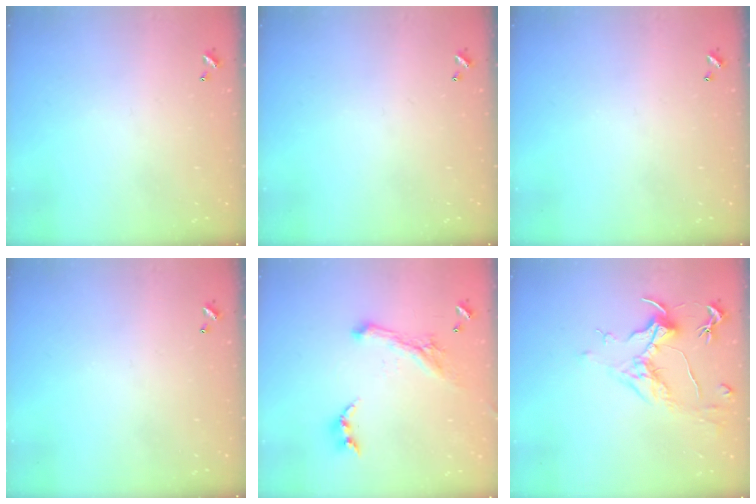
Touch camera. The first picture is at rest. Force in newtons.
{"total": 0.0}
{"total": 0.0}
{"total": 0.0}
{"total": 2.2, "press": 2.1, "slide": 0.5}
{"total": 1.5, "press": 1.3, "slide": 0.9}